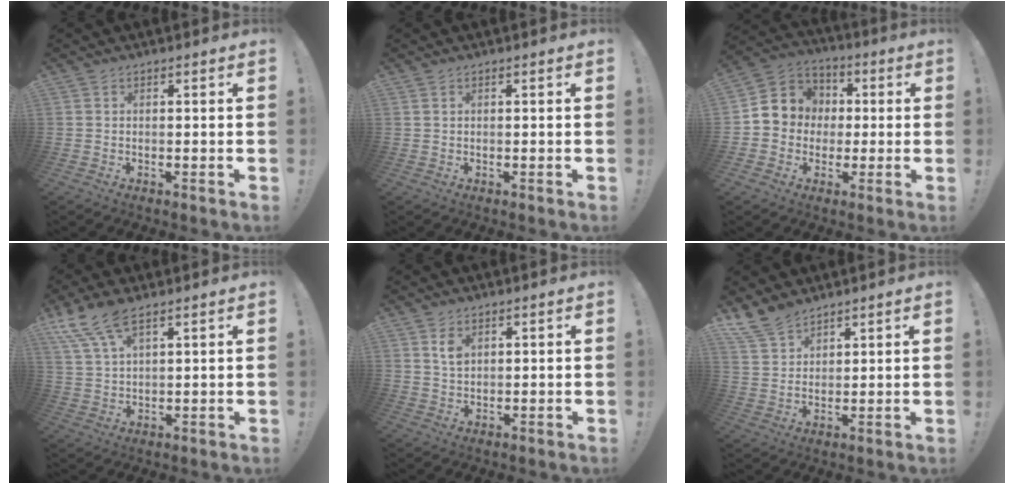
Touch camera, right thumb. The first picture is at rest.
{"total": 0.0}
{"total": 9.4, "force": [-0.3, 9.0, 2.5], "torque": [-0.026, 0.010, 0.005]}
{"total": 9.2, "force": [6.7, 3.2, 5.5], "torque": [-0.115, -0.022, 0.130]}
{"total": 4.1, "force": [2.0, 2.6, 2.4], "torque": [-0.023, -0.011, 0.030]}
{"total": 8.8, "force": [7.3, 4.2, 2.6], "torque": [-0.063, -0.038, 0.148]}